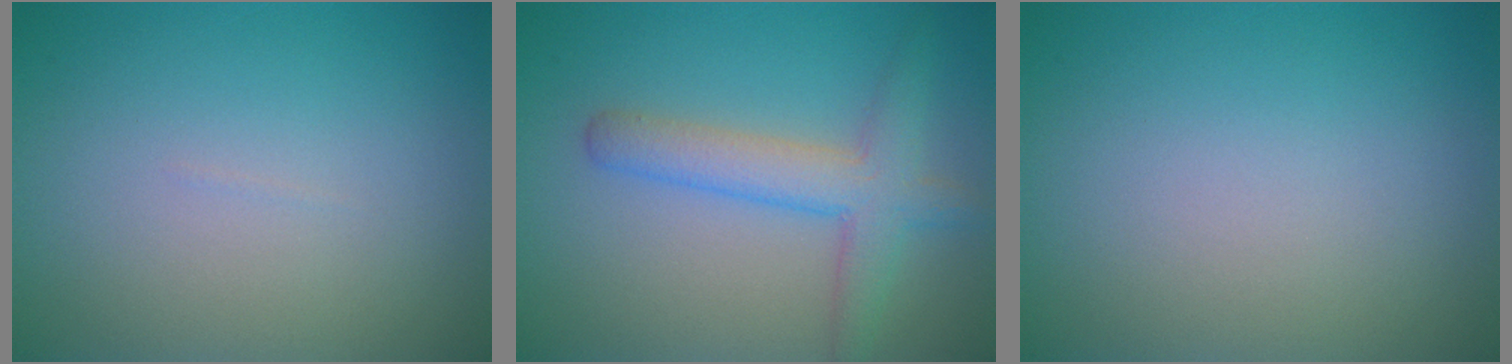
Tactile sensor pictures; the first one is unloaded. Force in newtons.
{"total": 4.2, "press": 4.2, "slide": 0.2}
{"total": 0.0}